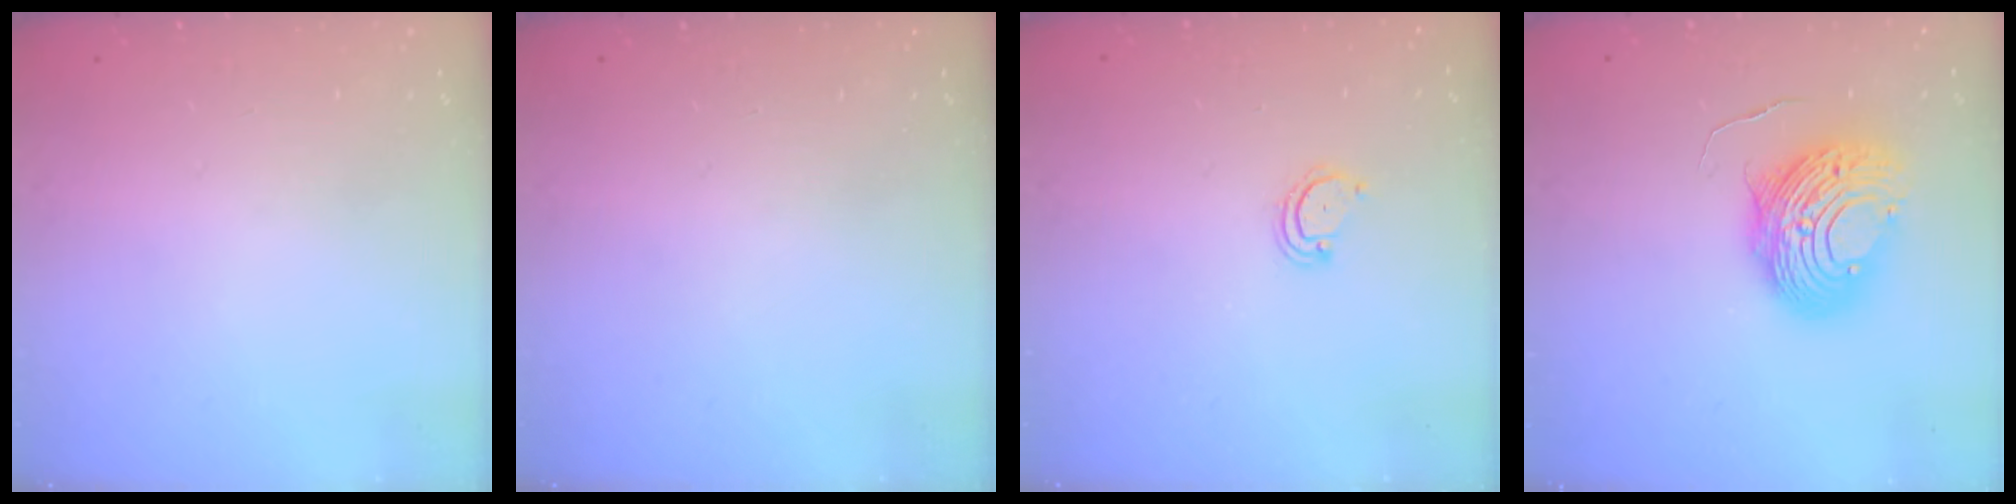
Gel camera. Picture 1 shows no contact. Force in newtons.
{"total": 0.0}
{"total": 2.5, "press": 2.5, "slide": 0.2}
{"total": 12.7, "press": 12.7, "slide": 1.3}